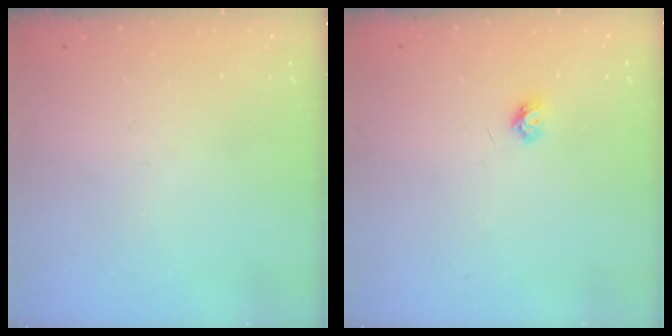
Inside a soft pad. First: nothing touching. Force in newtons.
{"total": 3.7, "press": 3.7, "slide": 0.5}